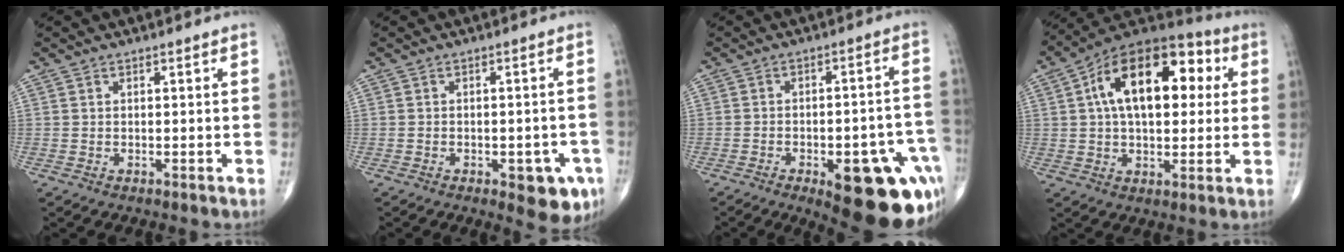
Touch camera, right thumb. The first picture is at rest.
{"total": 7.4, "force": [-3.2, 3.2, 5.9], "torque": [-0.052, 0.007, -0.033]}
{"total": 21.5, "force": [-9.4, 8.4, 17.4], "torque": [-0.144, 0.042, -0.106]}
{"total": 21.0, "force": [4.8, 11.5, 16.8], "torque": [-0.237, 0.027, 0.063]}